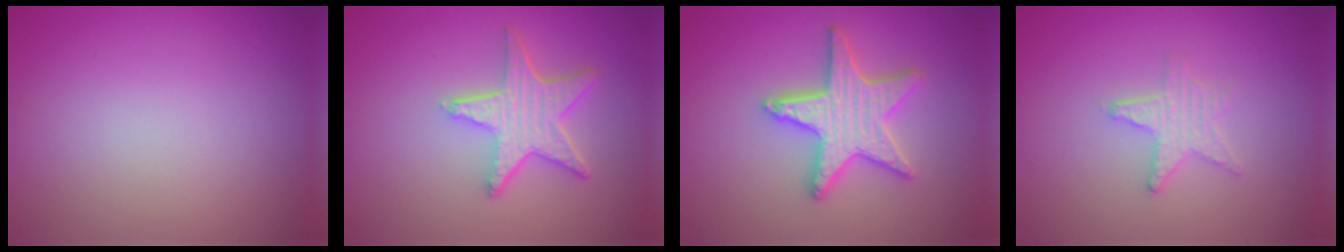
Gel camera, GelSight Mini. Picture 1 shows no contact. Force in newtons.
{"total": 5.0, "press": 3.9, "slide": 3.1}
{"total": 5.1, "press": 5.0, "slide": 0.9}
{"total": 2.3, "press": 2.2, "slide": 0.4}